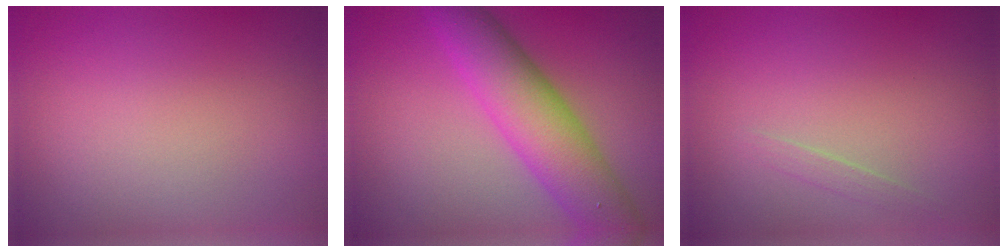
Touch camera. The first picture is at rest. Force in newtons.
{"total": 7.8, "press": 7.8, "slide": 0.2}
{"total": 0.8, "press": 0.8, "slide": 0.0}